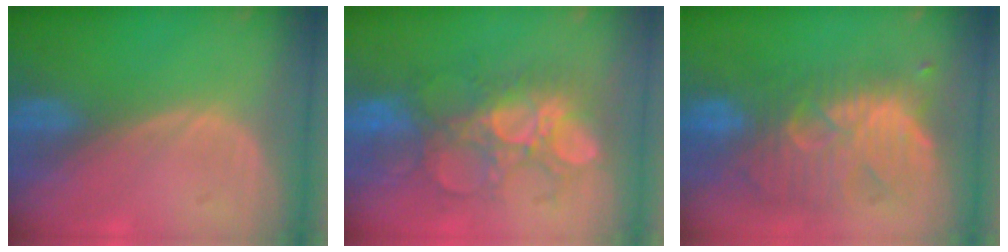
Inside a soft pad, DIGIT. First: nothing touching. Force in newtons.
{"total": 9.2, "press": 9.2, "slide": 0.5}
{"total": 11.1, "press": 10.6, "slide": 3.2}